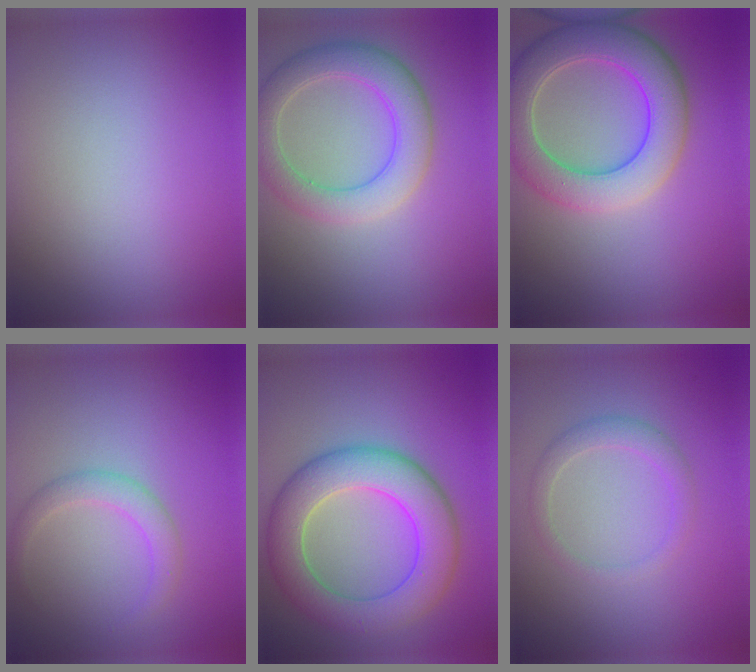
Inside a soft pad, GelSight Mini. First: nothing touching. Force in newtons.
{"total": 5.3, "press": 5.3, "slide": 0.4}
{"total": 7.8, "press": 7.8, "slide": 0.9}
{"total": 2.3, "press": 2.3, "slide": 0.0}
{"total": 8.1, "press": 8.1, "slide": 0.3}
{"total": 2.0, "press": 2.0, "slide": 0.1}